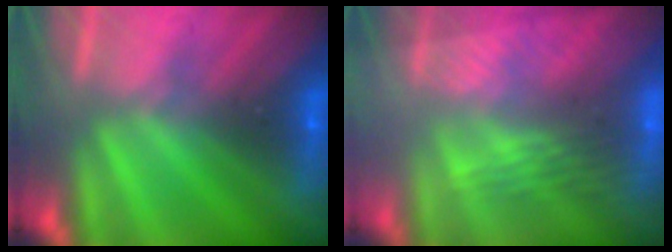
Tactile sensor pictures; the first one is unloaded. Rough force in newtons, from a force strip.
{"total": 2.9}